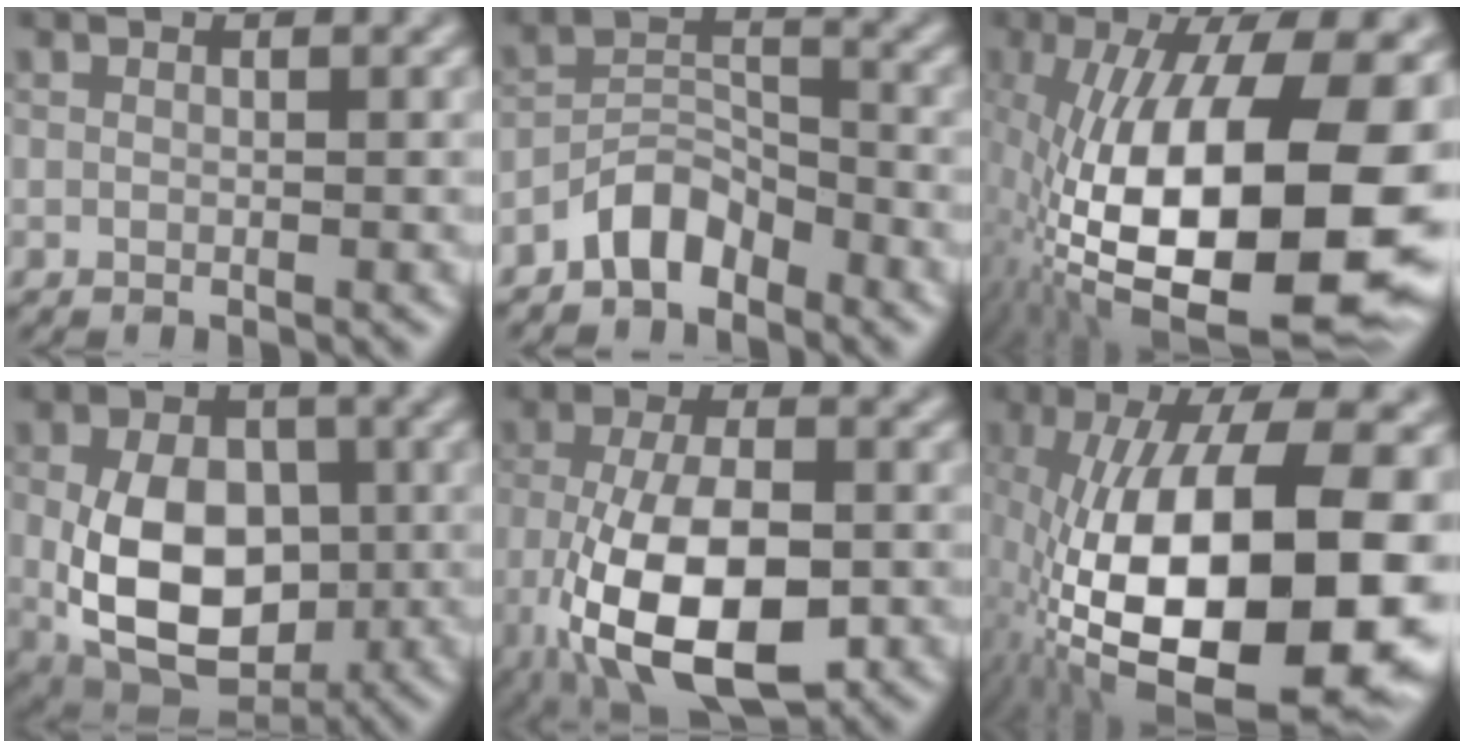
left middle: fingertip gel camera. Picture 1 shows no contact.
{"total": 3.7, "force": [-2.9, 1.6, 1.5], "torque": [-0.022, 0.015, -0.061]}
{"total": 19.9, "force": [-4.0, 7.8, 17.9], "torque": [-0.311, 0.008, -0.074]}
{"total": 10.5, "force": [-1.0, 7.1, 7.7], "torque": [-0.143, -0.014, -0.015]}
{"total": 10.5, "force": [-3.5, 4.9, 8.6], "torque": [-0.178, -0.015, -0.059]}
{"total": 18.5, "force": [-4.8, 7.1, 16.4], "torque": [-0.295, 0.008, -0.083]}